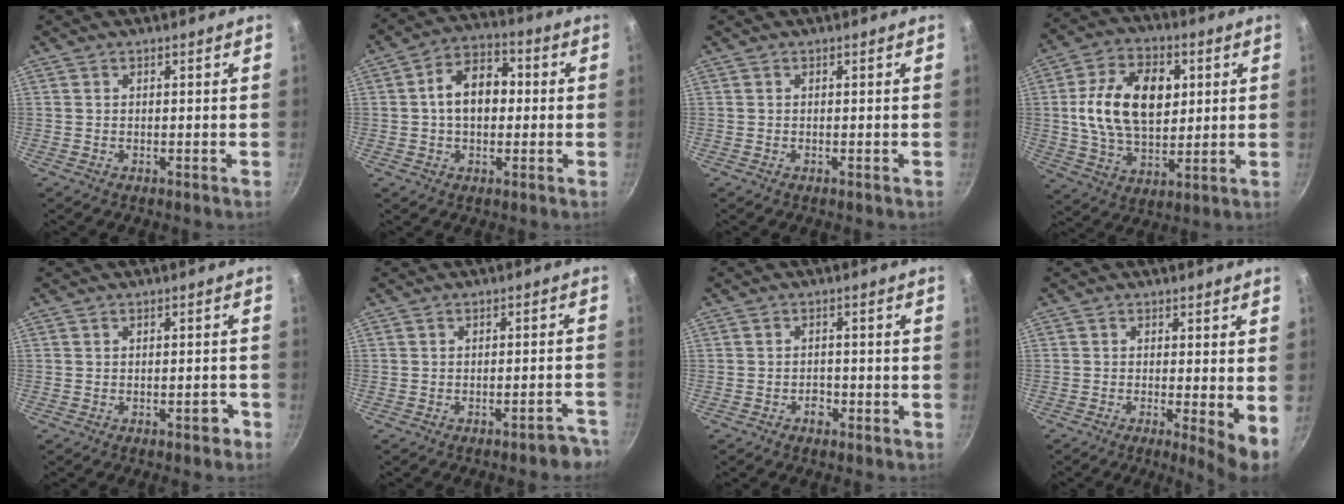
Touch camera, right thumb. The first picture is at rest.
{"total": 10.3, "force": [0.4, 7.1, 7.5], "torque": [-0.088, 0.029, -0.006]}
{"total": 0.0}
{"total": 17.7, "force": [3.1, 11.4, 13.2], "torque": [-0.208, 0.001, 0.051]}
{"total": 2.1, "force": [-1.2, 1.0, 1.3], "torque": [-0.006, 0.020, -0.009]}
{"total": 4.8, "force": [-3.8, 1.3, 2.6], "torque": [-0.009, 0.044, -0.032]}
{"total": 2.0, "force": [-1.2, 1.4, 0.9], "torque": [-0.002, 0.012, -0.015]}
{"total": 5.6, "force": [-0.5, 1.0, 5.5], "torque": [-0.077, -0.016, -0.008]}